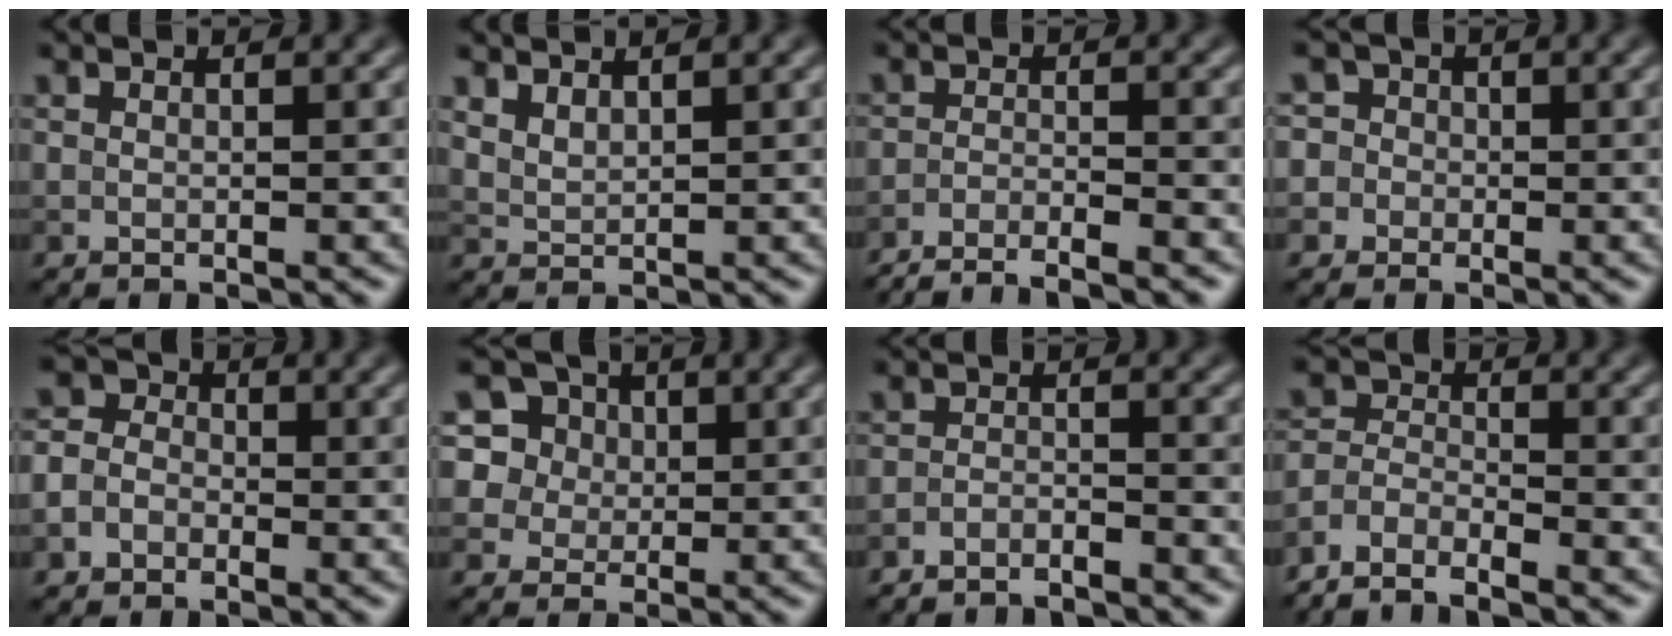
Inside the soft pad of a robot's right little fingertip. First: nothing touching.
{"total": 1.7, "force": [1.5, 0.5, 0.7], "torque": [-0.019, 0.001, 0.035]}
{"total": 5.1, "force": [-4.5, 0.6, 2.3], "torque": [-0.038, -0.009, -0.081]}
{"total": 5.0, "force": [-0.2, 4.8, 1.1], "torque": [-0.005, 0.034, -0.035]}
{"total": 3.7, "force": [-1.2, 3.2, 1.3], "torque": [-0.005, 0.011, -0.037]}
{"total": 9.5, "force": [4.4, 7.8, 3.4], "torque": [-0.090, 0.036, 0.061]}
{"total": 2.9, "force": [-2.8, 0.4, 0.7], "torque": [-0.009, -0.004, -0.048]}
{"total": 3.8, "force": [-3.4, 1.1, 1.3], "torque": [-0.022, -0.001, -0.077]}